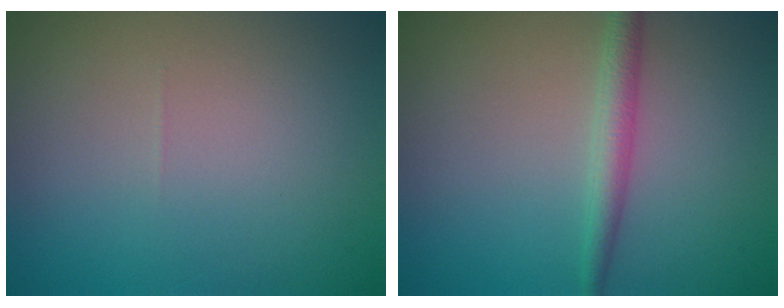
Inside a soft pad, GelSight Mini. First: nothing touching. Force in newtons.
{"total": 2.2, "press": 2.2, "slide": 0.0}